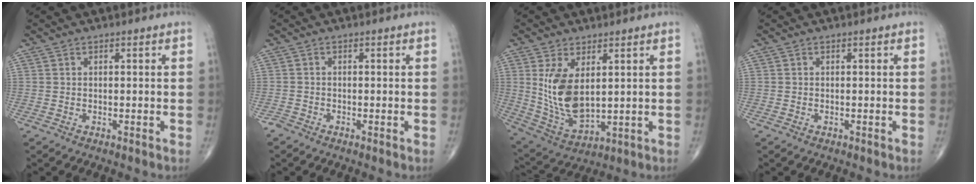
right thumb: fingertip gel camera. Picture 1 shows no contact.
{"total": 1.0, "force": [-0.9, 0.3, 0.3], "torque": [-0.006, -0.003, -0.022]}
{"total": 11.7, "force": [2.6, 6.1, 9.6], "torque": [-0.175, -0.022, 0.070]}
{"total": 0.0}